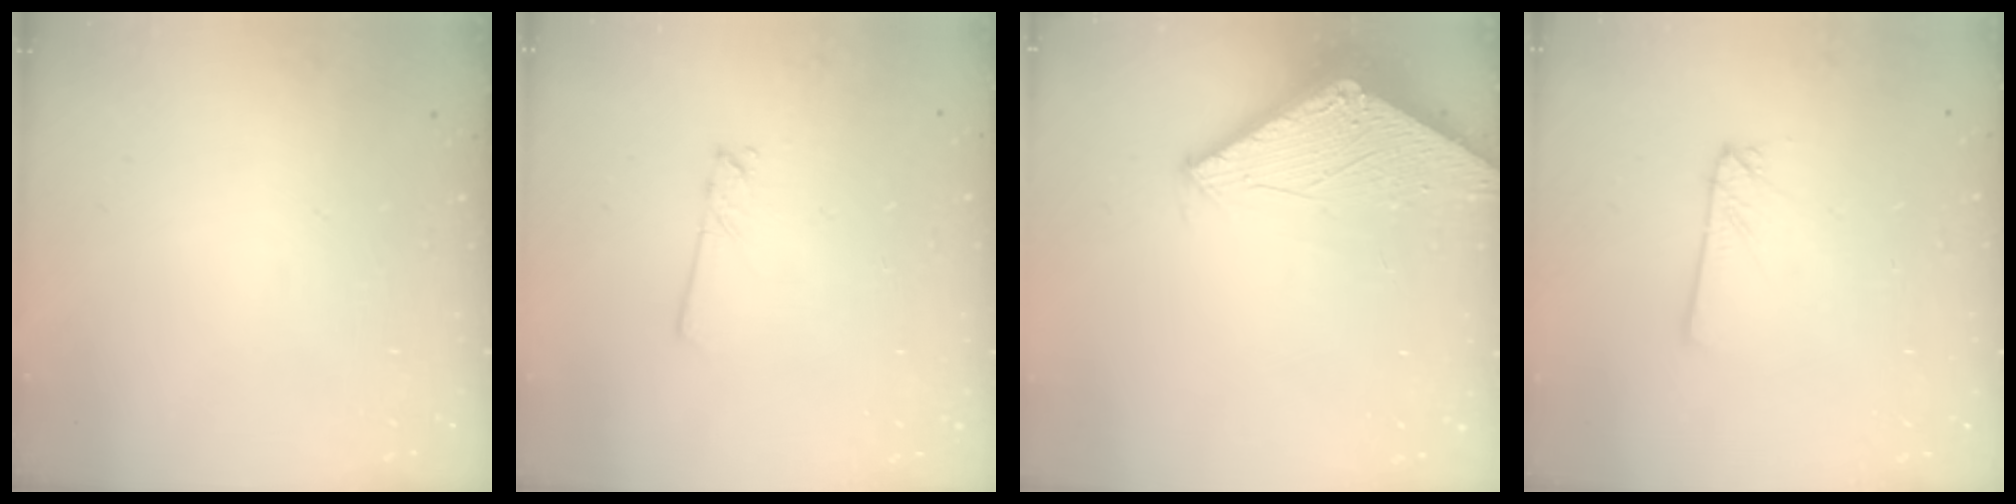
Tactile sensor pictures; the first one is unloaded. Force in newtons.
{"total": 2.0, "press": 2.0, "slide": 0.2}
{"total": 2.9, "press": 2.9, "slide": 0.2}
{"total": 2.2, "press": 2.2, "slide": 0.2}